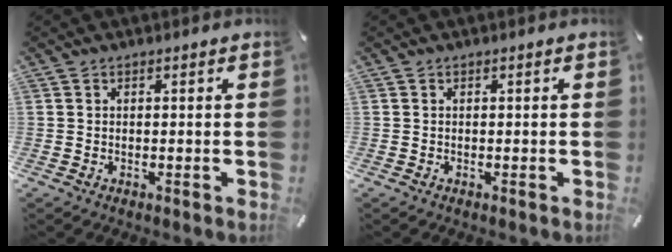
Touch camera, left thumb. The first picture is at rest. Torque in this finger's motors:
{"motor_torque": [0.00, 0.00, 0.10, 0.08, 0.00]}